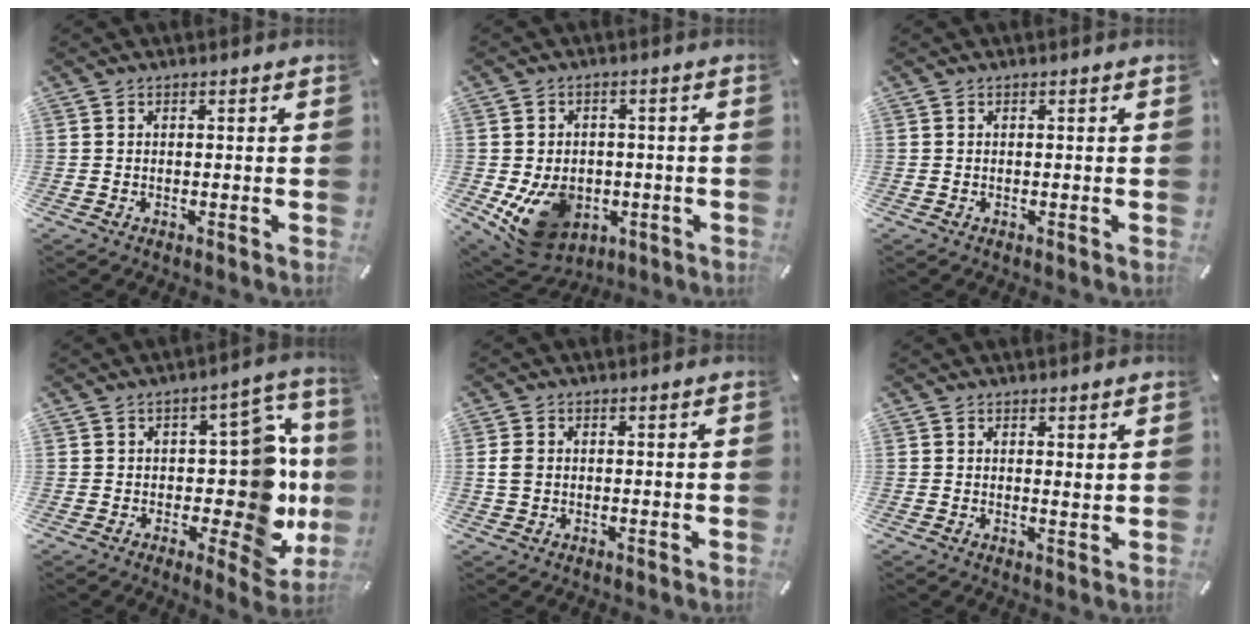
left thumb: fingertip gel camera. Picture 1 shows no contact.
{"total": 13.6, "force": [-4.0, 10.4, 7.8], "torque": [-0.147, 0.016, -0.063]}
{"total": 0.0}
{"total": 21.1, "force": [-1.2, 11.3, 17.8], "torque": [-0.202, -0.002, -0.011]}
{"total": 2.7, "force": [0.2, 2.1, 1.8], "torque": [-0.042, 0.003, 0.002]}
{"total": 1.5, "force": [1.4, 0.4, 0.2], "torque": [0.003, -0.007, 0.025]}